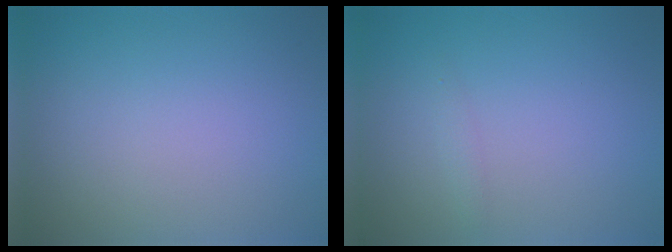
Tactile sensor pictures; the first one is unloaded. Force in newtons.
{"total": 0.6, "press": 0.6, "slide": 0.0}